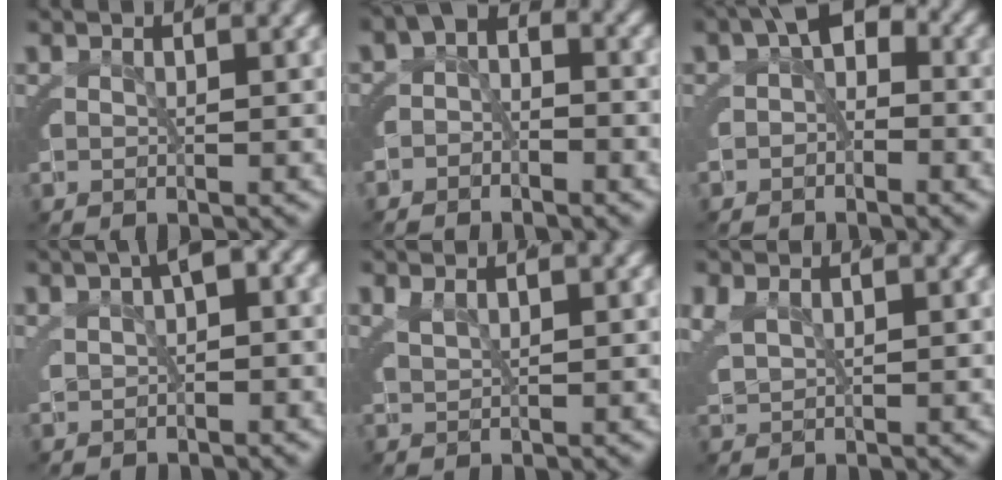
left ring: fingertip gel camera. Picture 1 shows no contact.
{"total": 2.3, "force": [-1.1, 1.5, 1.3], "torque": [-0.004, -0.009, -0.025]}
{"total": 2.4, "force": [0.3, 1.0, 2.1], "torque": [-0.016, -0.001, 0.002]}
{"total": 2.5, "force": [0.7, 0.6, 2.3], "torque": [-0.020, 0.014, 0.013]}
{"total": 1.3, "force": [0.8, -1.0, 0.2], "torque": [0.003, -0.002, 0.023]}
{"total": 1.2, "force": [0.9, 0.5, 0.7], "torque": [-0.018, 0.000, 0.026]}